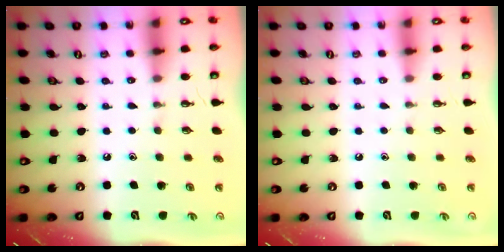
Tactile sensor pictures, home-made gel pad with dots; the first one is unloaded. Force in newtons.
{"total": 0.0}